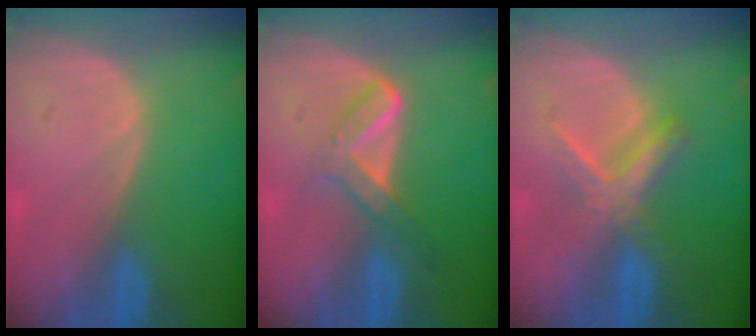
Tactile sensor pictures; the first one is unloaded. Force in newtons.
{"total": 5.5, "press": 4.7, "slide": 2.8}
{"total": 5.5, "press": 5.5, "slide": 0.7}